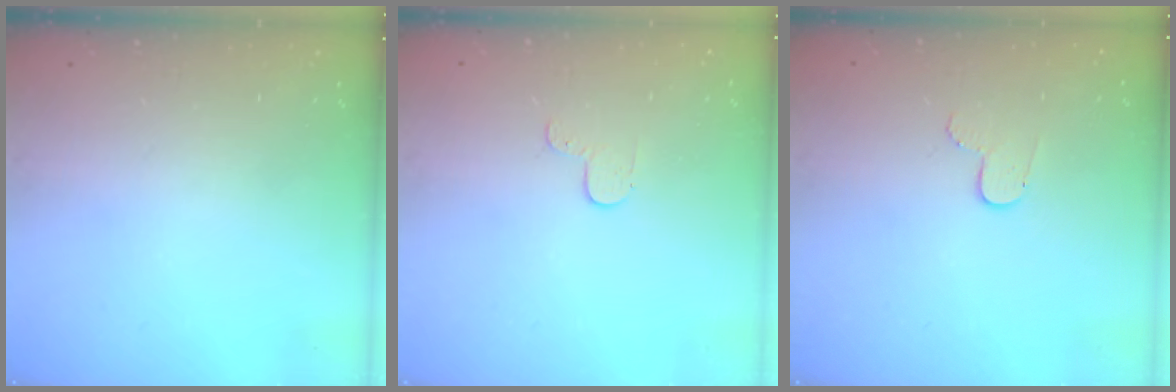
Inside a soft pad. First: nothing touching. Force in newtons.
{"total": 3.4, "press": 3.4, "slide": 0.3}
{"total": 4.3, "press": 4.3, "slide": 0.4}